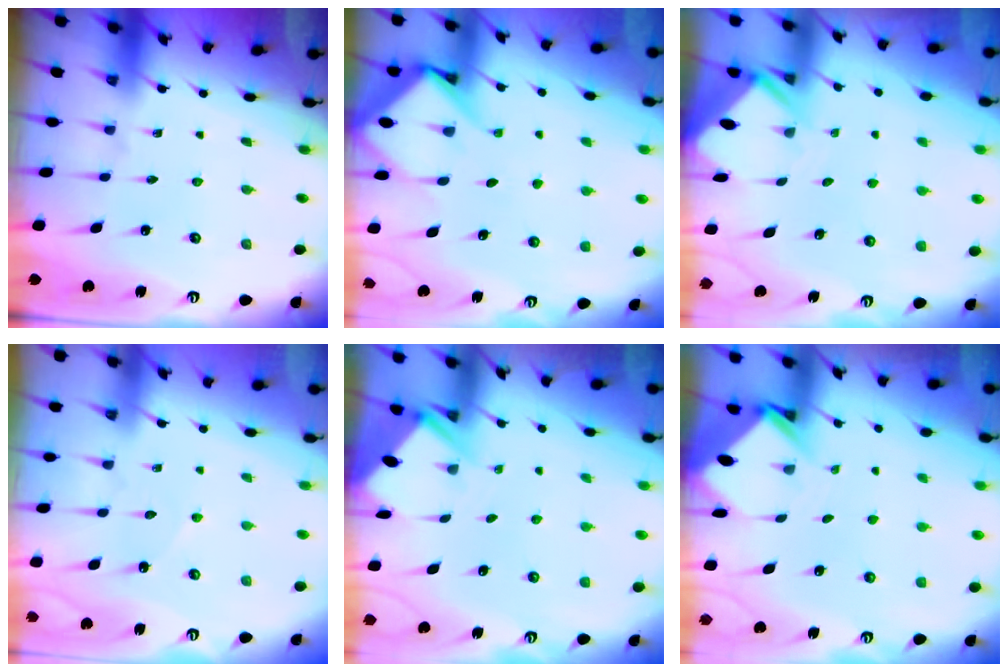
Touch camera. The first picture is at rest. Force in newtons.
{"total": 9.2, "press": 9.2, "slide": 0.9}
{"total": 3.4, "press": 3.4, "slide": 0.3}
{"total": 2.7, "press": 2.7, "slide": 0.4}
{"total": 2.8, "press": 2.8, "slide": 0.3}
{"total": 3.8, "press": 3.8, "slide": 0.2}